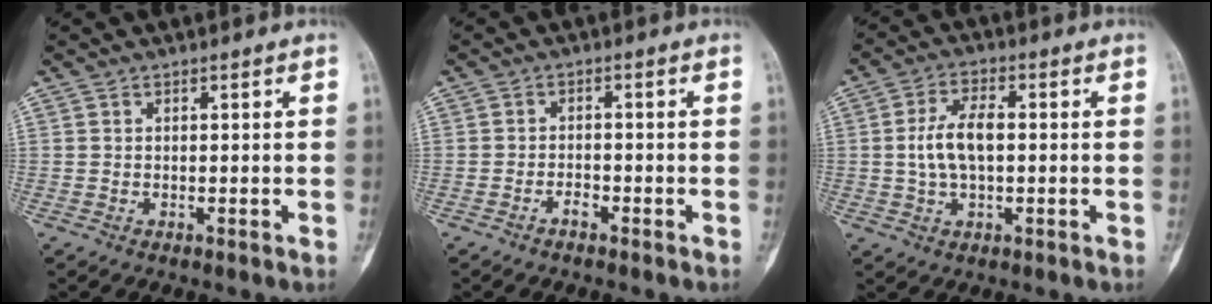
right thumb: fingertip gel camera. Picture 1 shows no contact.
{"total": 1.8, "force": [-1.3, 0.7, 1.0], "torque": [-0.016, 0.009, -0.027]}
{"total": 7.8, "force": [0.2, 4.0, 6.7], "torque": [-0.133, 0.012, 0.000]}